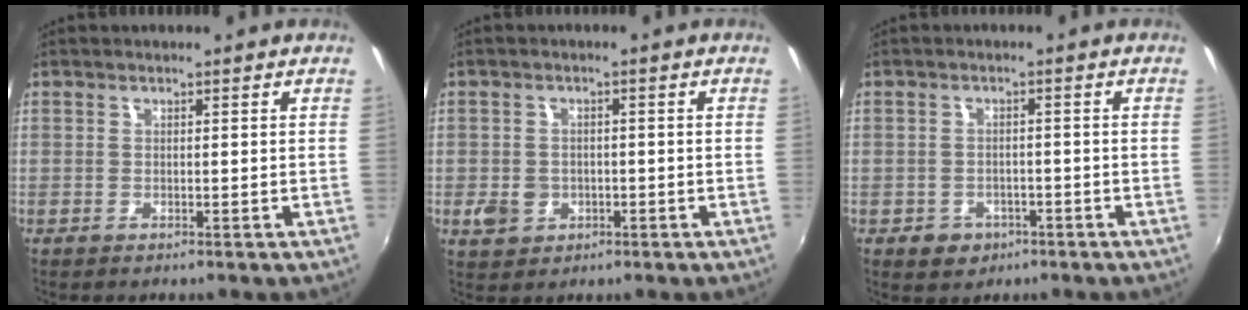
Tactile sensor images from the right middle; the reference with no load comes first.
{"total": 5.0, "force": [-1.4, 4.3, 2.1], "torque": [-0.049, 0.001, -0.017]}
{"total": 4.4, "force": [-2.2, 3.5, 1.3], "torque": [-0.037, 0.003, -0.026]}